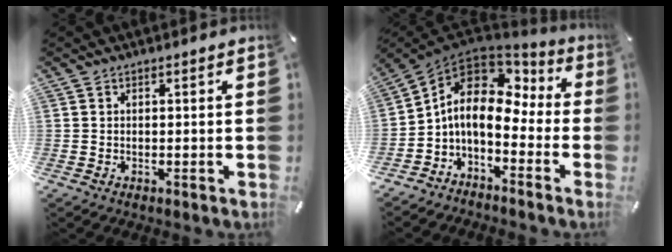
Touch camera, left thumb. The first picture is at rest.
{"total": 10.6, "force": [-0.5, 7.2, 7.8], "torque": [-0.151, -0.004, -0.015]}